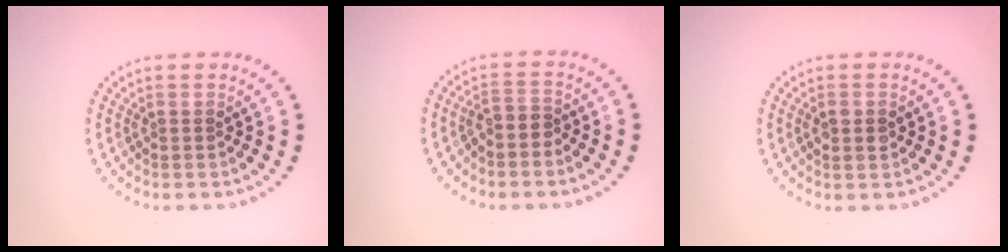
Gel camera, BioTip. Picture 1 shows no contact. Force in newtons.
{"total": 1.4, "press": 1.0, "slide": 0.9}
{"total": 1.4, "press": 1.4, "slide": 0.2}